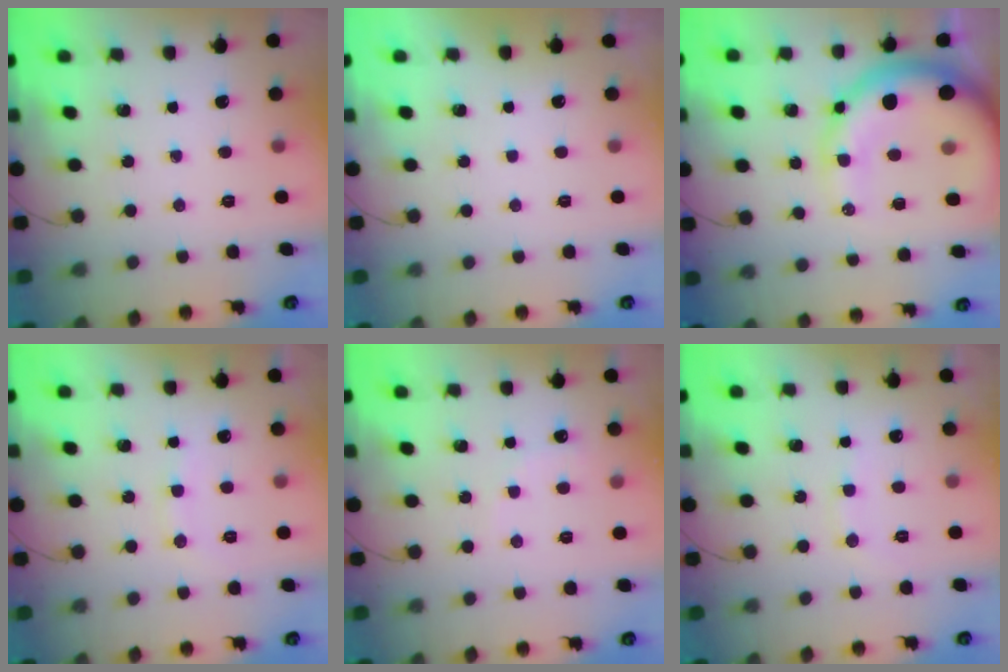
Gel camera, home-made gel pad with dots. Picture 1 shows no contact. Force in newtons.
{"total": 2.9, "press": 2.9, "slide": 0.1}
{"total": 15.5, "press": 15.2, "slide": 3.2}
{"total": 7.3, "press": 7.2, "slide": 1.2}
{"total": 6.0, "press": 5.9, "slide": 1.3}
{"total": 7.4, "press": 7.2, "slide": 1.5}